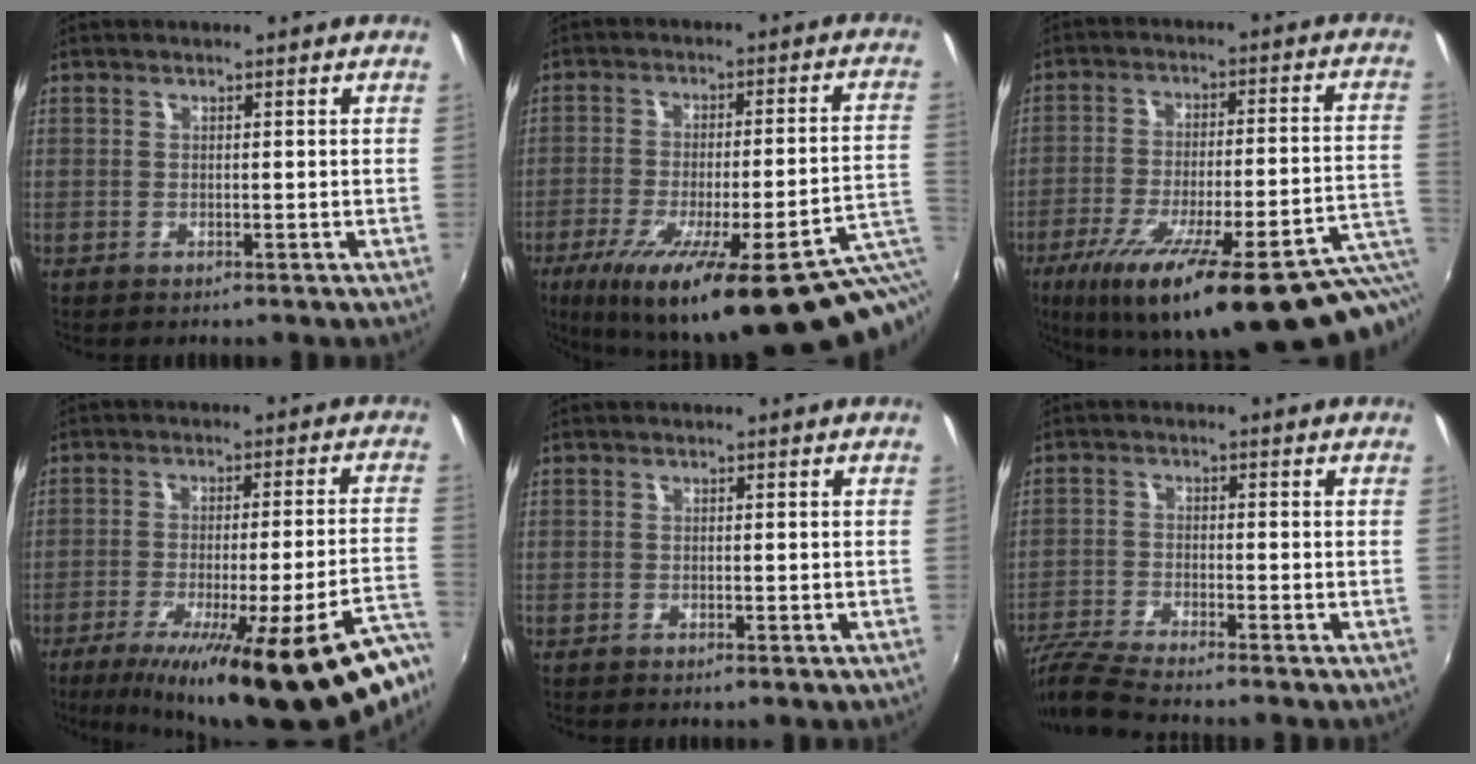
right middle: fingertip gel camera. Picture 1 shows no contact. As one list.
[{"total": 27.3, "force": [-16.0, 4.6, 21.7], "torque": [-0.312, -0.058, -0.212]}, {"total": 30.4, "force": [-19.2, 5.5, 22.9], "torque": [-0.326, -0.055, -0.263]}, {"total": 26.7, "force": [-19.3, 3.5, 18.1], "torque": [-0.262, -0.060, -0.268]}, {"total": 0.5, "force": [-0.3, 0.1, 0.4], "torque": [-0.007, -0.002, -0.005]}, {"total": 7.8, "force": [-7.3, -0.5, 2.9], "torque": [-0.083, -0.018, -0.146]}]